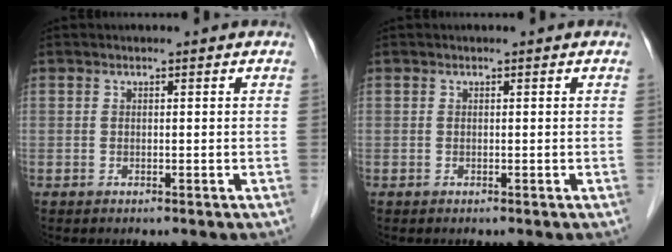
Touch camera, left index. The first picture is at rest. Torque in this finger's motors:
{"motor_torque": [-0.04, 0.04, 0.01, 0.00]}